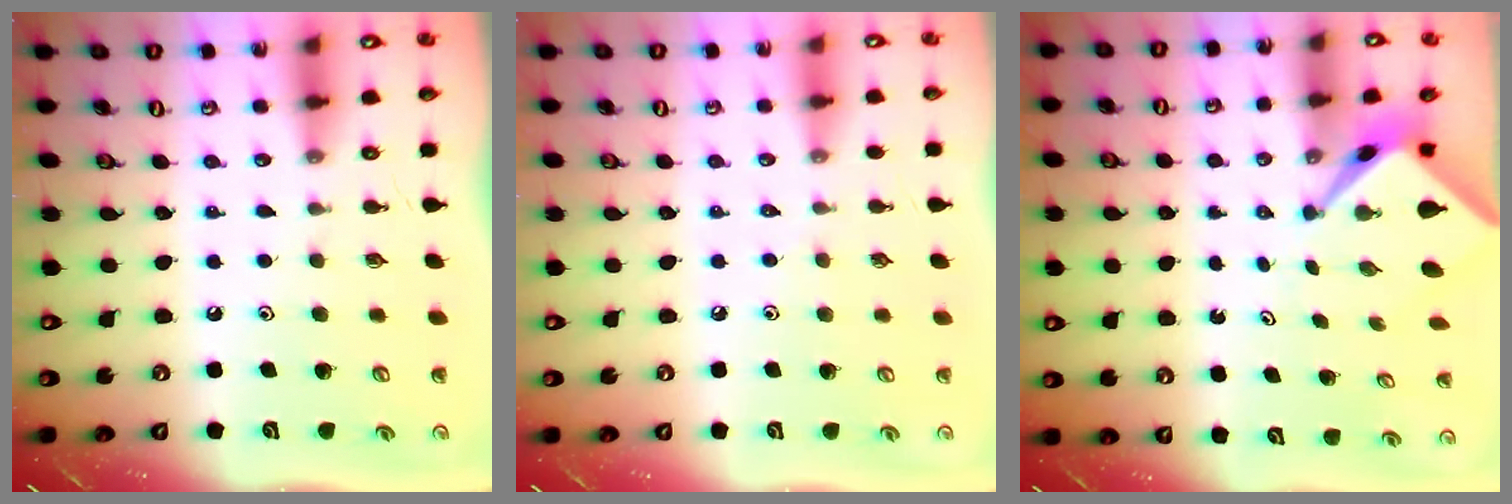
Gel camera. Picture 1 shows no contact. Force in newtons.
{"total": 3.4, "press": 3.3, "slide": 0.6}
{"total": 2.6, "press": 2.6, "slide": 0.2}